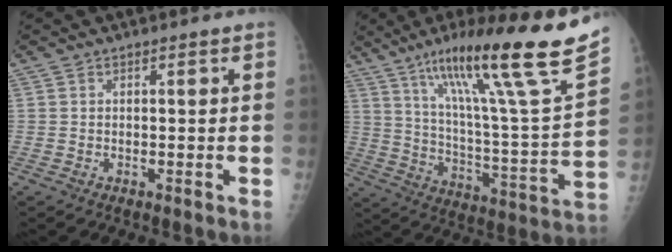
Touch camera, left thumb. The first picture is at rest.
{"total": 27.5, "force": [17.2, 1.7, 21.4], "torque": [-0.317, -0.054, 0.277]}